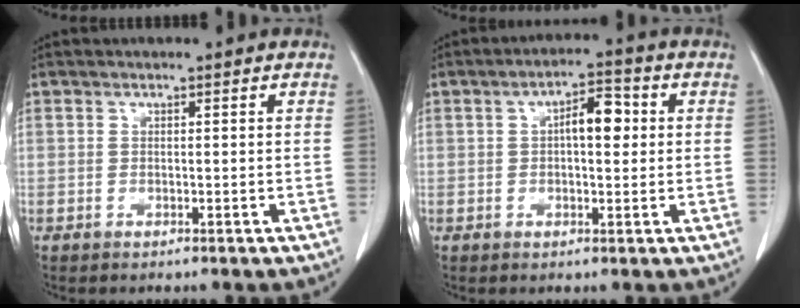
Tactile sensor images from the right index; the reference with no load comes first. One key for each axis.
{"total": 5.4, "fx": 0.8, "fy": 2.0, "fz": 5.0, "tx": -0.080, "ty": 0.015, "tz": 0.010}